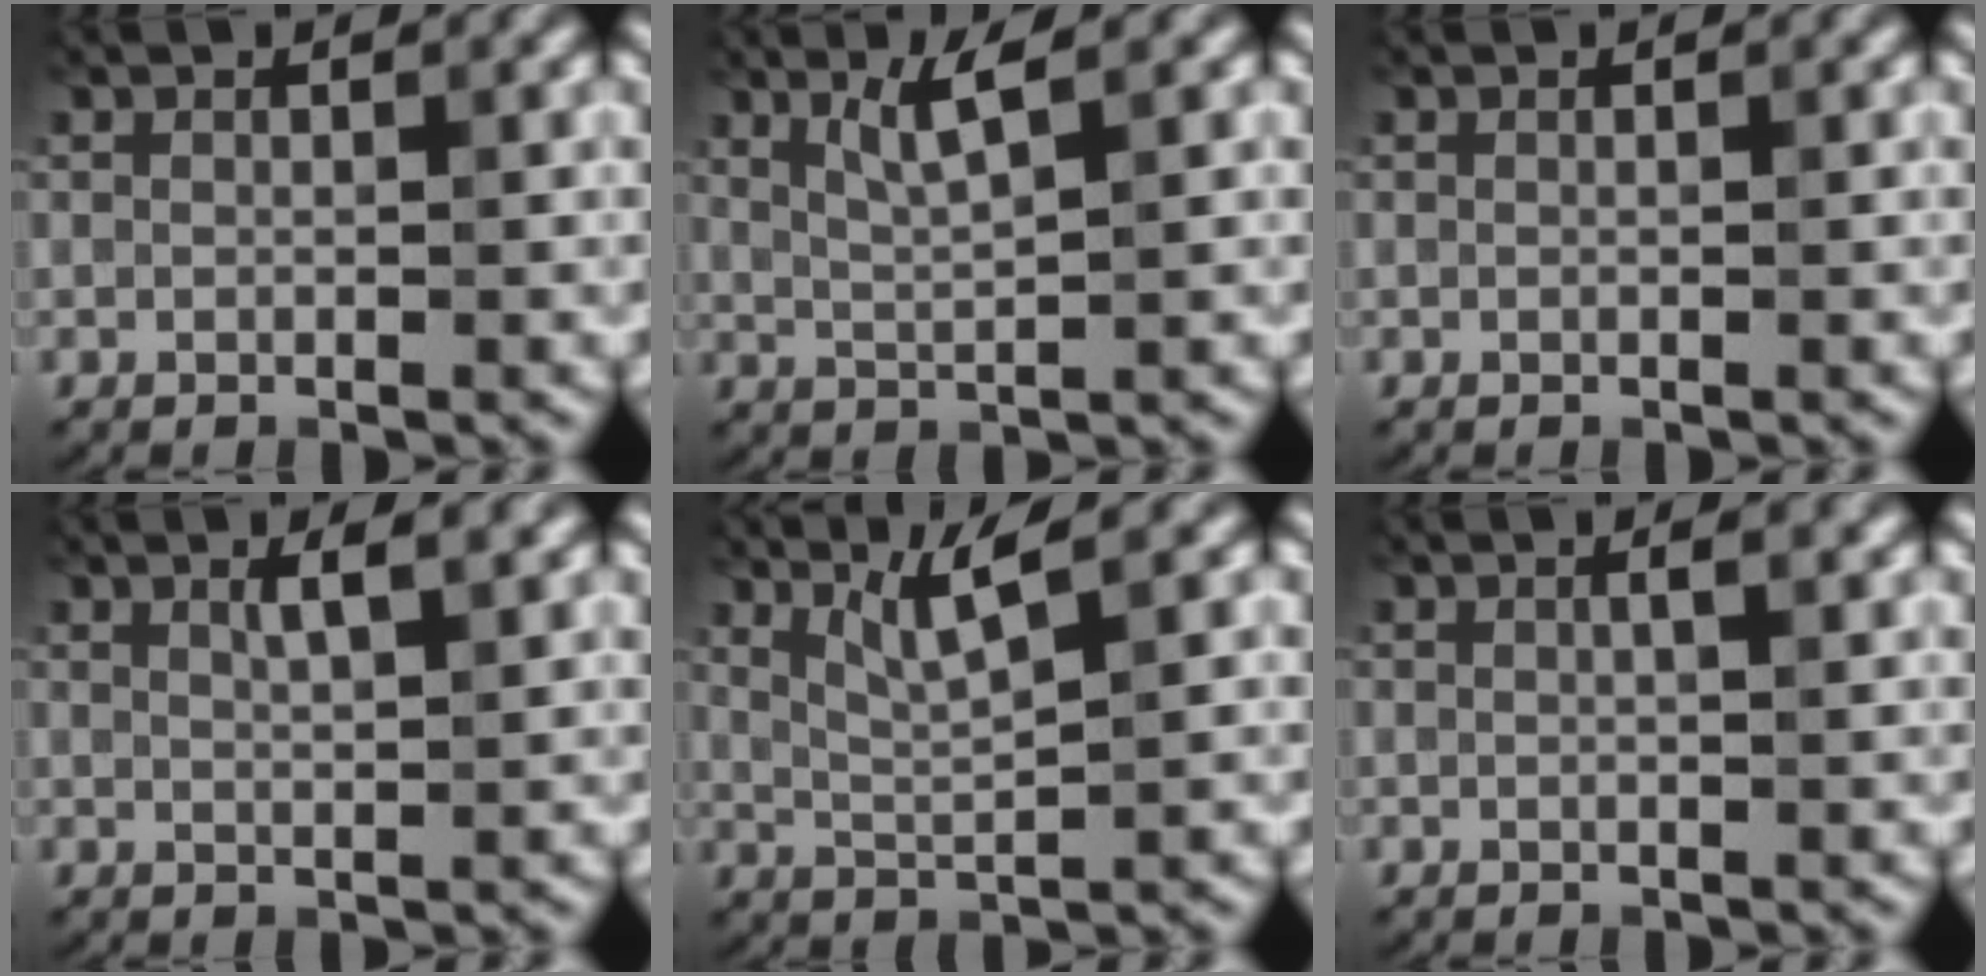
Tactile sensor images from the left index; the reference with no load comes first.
{"total": 2.7, "force": [1.3, 0.4, 2.3], "torque": [-0.047, -0.003, 0.030]}
{"total": 0.0}
{"total": 2.1, "force": [1.0, 0.6, 1.8], "torque": [-0.024, 0.004, 0.015]}
{"total": 3.3, "force": [1.9, 0.4, 2.7], "torque": [-0.057, -0.003, 0.046]}
{"total": 1.7, "force": [0.5, 0.7, 1.5], "torque": [-0.017, -0.002, -0.002]}